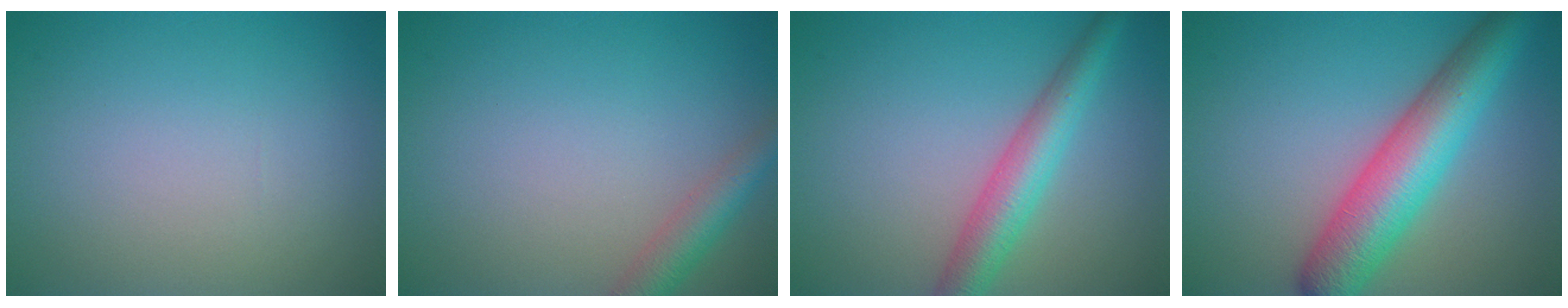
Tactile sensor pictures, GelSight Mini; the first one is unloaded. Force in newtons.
{"total": 2.9, "press": 2.9, "slide": 0.2}
{"total": 4.5, "press": 4.5, "slide": 0.2}
{"total": 7.9, "press": 7.9, "slide": 0.3}